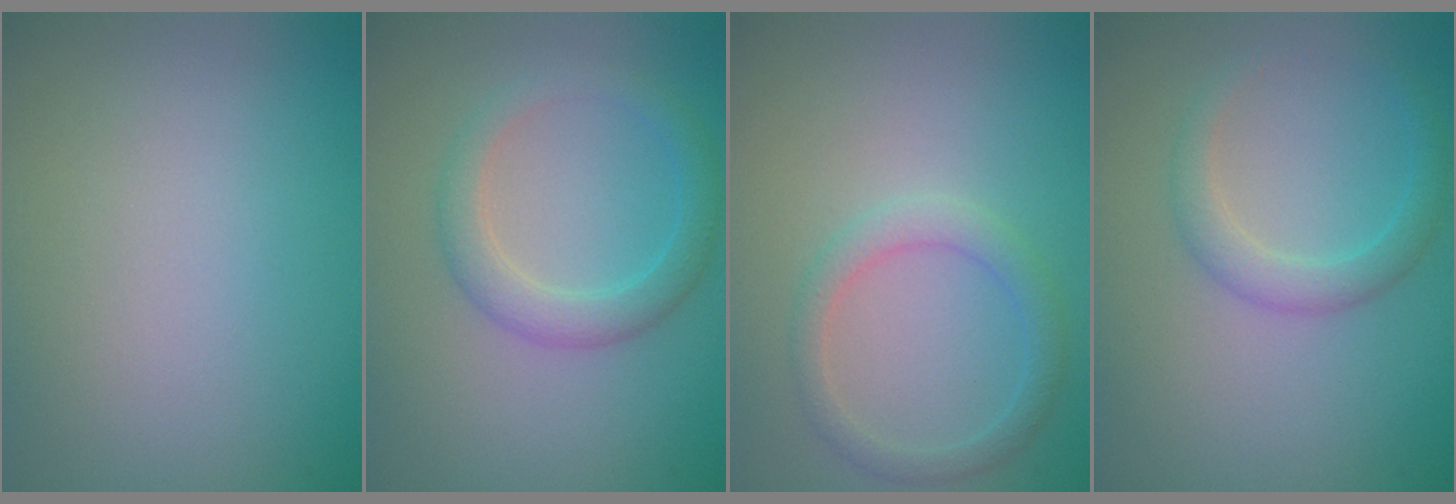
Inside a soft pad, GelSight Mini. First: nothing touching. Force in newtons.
{"total": 2.8, "press": 2.8, "slide": 0.2}
{"total": 2.2, "press": 2.2, "slide": 0.1}
{"total": 2.2, "press": 2.2, "slide": 0.1}